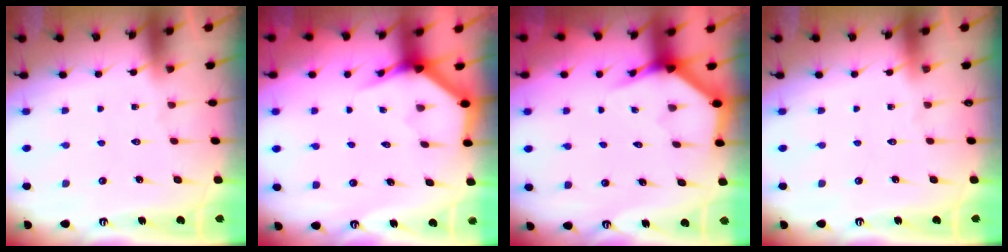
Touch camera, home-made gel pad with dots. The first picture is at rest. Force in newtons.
{"total": 4.0, "press": 4.0, "slide": 0.2}
{"total": 3.9, "press": 3.9, "slide": 0.2}
{"total": 0.0}